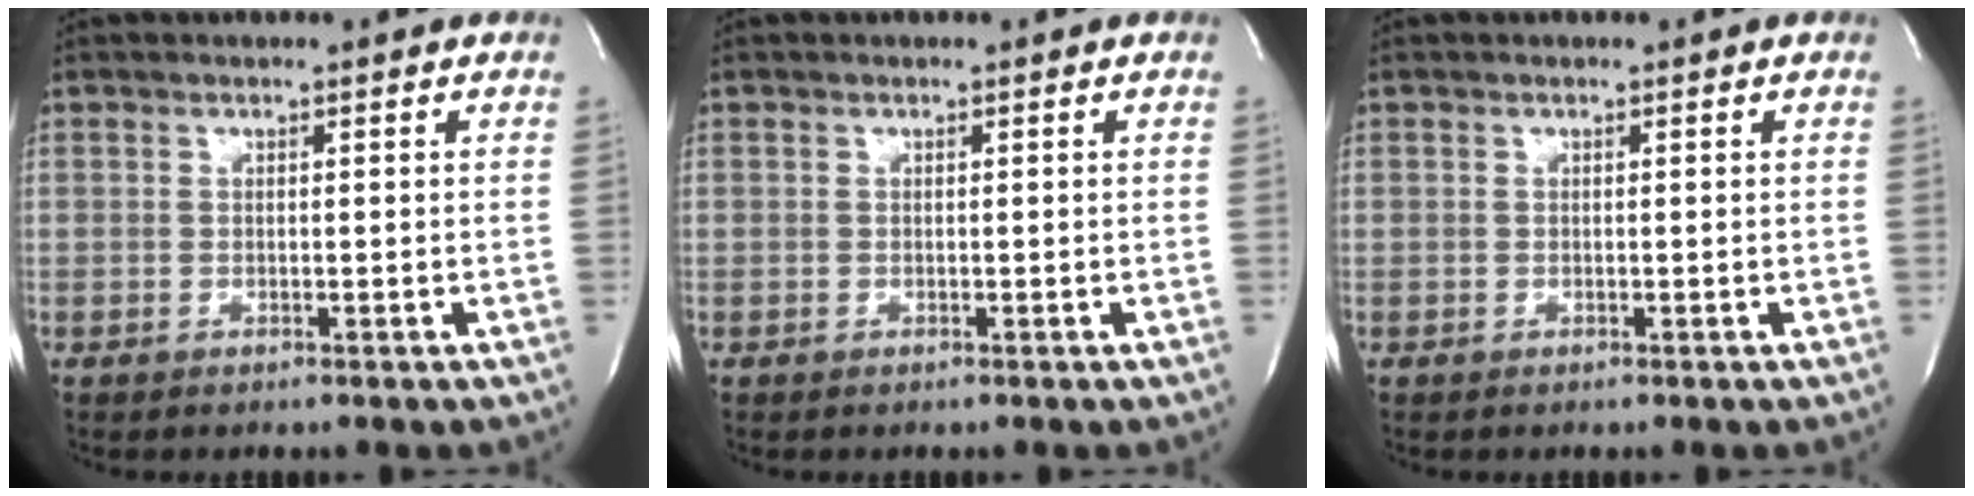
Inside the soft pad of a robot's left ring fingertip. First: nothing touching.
{"total": 0.0}
{"total": 0.0}